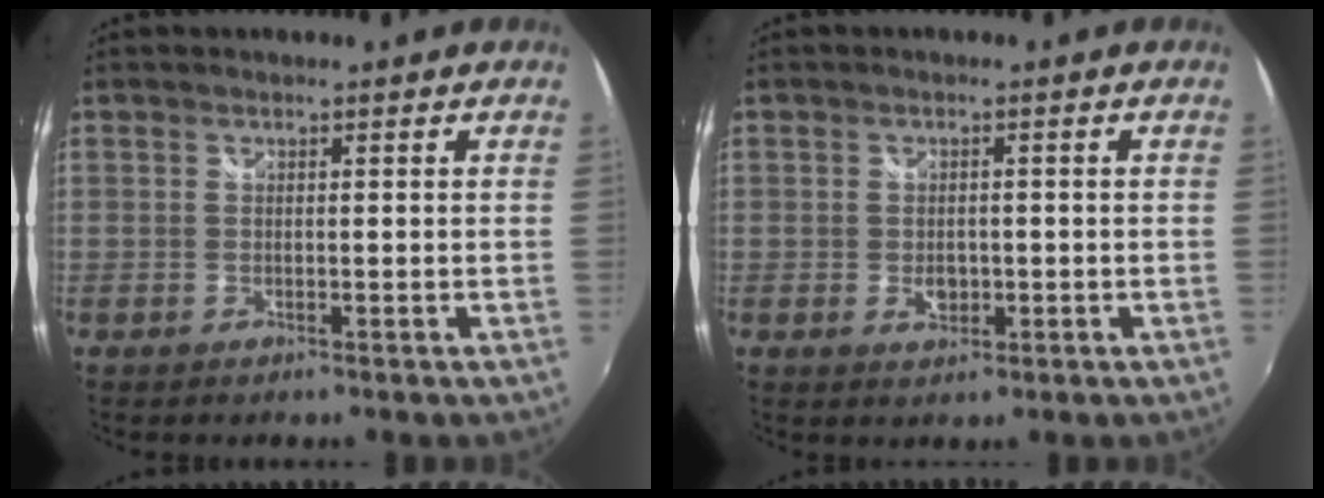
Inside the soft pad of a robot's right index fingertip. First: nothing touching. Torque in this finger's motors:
{"motor_torque": [0.19, 0.12, 0.19, 0.01]}